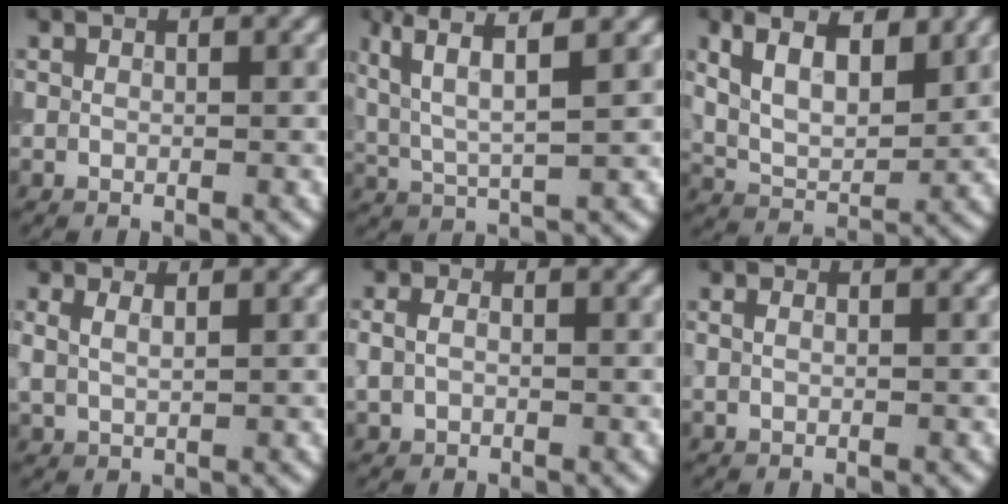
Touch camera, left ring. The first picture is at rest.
{"total": 5.1, "force": [2.3, 1.2, 4.4], "torque": [-0.092, 0.004, 0.050]}
{"total": 6.4, "force": [3.0, 3.1, 4.7], "torque": [-0.089, 0.005, 0.048]}
{"total": 1.9, "force": [1.0, 0.9, 1.3], "torque": [-0.022, 0.003, 0.019]}
{"total": 2.1, "force": [0.3, 1.6, 1.3], "torque": [-0.029, 0.004, -0.001]}
{"total": 1.3, "force": [0.5, 0.8, 0.8], "torque": [-0.013, 0.003, -0.003]}